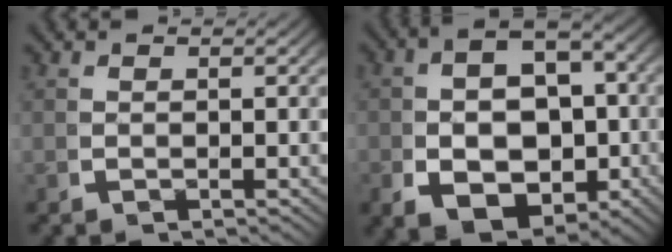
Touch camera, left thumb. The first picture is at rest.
{"total": 10.2, "force": [-1.5, 7.2, 7.2], "torque": [-0.132, -0.026, -0.018]}